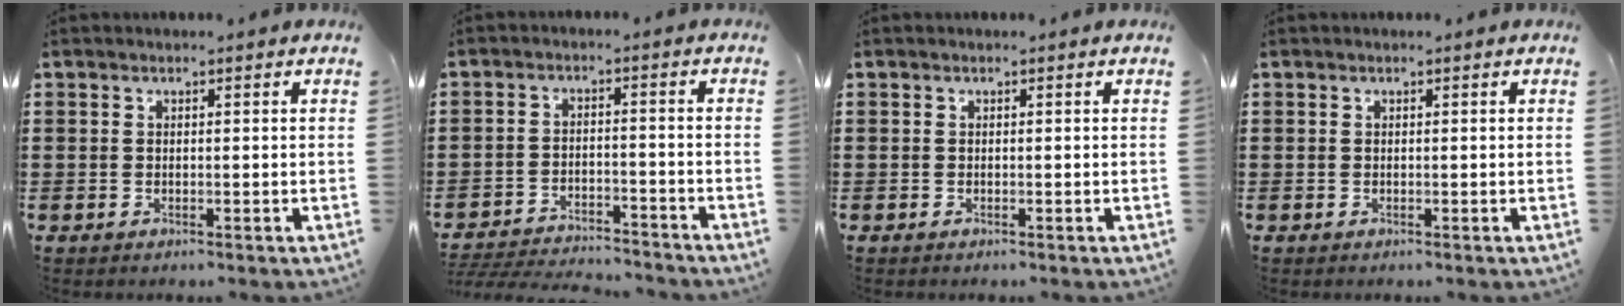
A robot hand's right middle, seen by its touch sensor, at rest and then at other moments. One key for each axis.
{"total": 4.5, "fx": -4.5, "fy": 0.3, "fz": 0.5, "tx": -0.016, "ty": 0.002, "tz": -0.093}
{"total": 0.0}
{"total": 0.0}